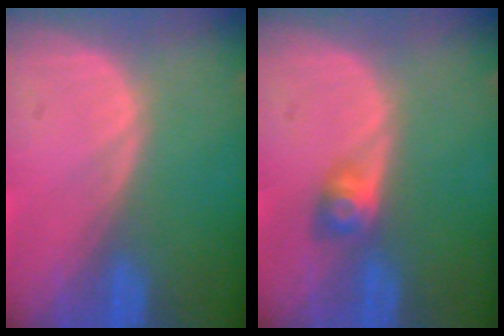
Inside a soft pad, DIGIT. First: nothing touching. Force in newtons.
{"total": 2.8, "press": 2.5, "slide": 1.3}